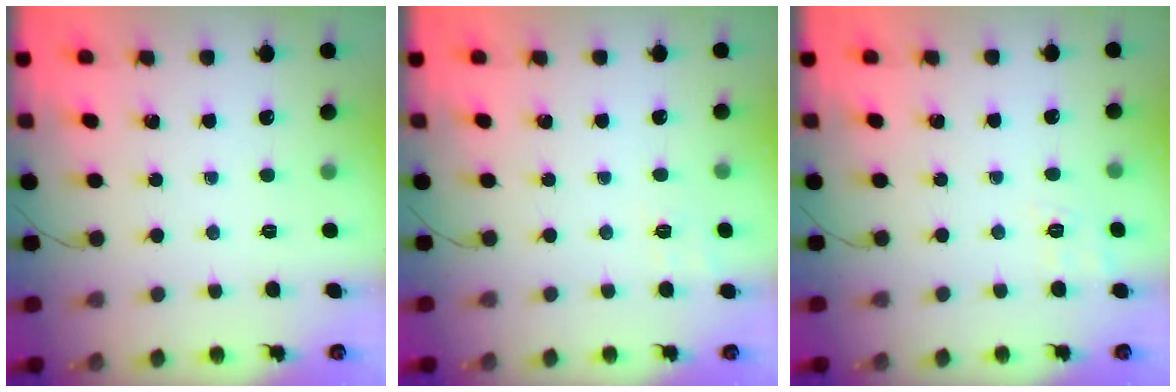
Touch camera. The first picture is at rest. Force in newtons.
{"total": 5.5, "press": 5.2, "slide": 1.9}
{"total": 2.9, "press": 2.1, "slide": 2.0}